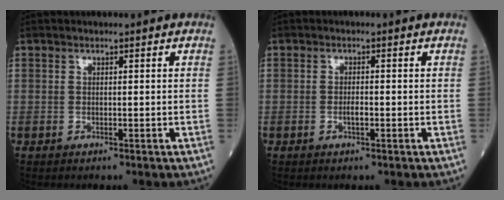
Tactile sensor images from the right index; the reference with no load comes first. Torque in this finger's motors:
{"motor_torque": [0.06, -0.01, 0.06, 0.03]}